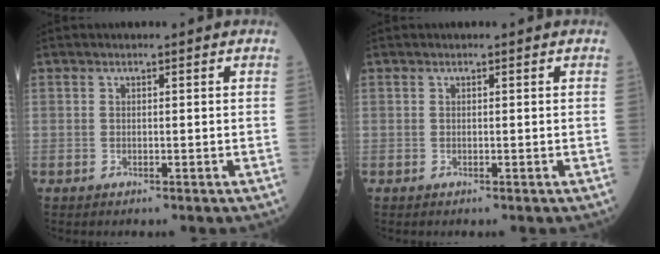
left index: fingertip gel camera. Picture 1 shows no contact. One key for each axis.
{"total": 0.0}